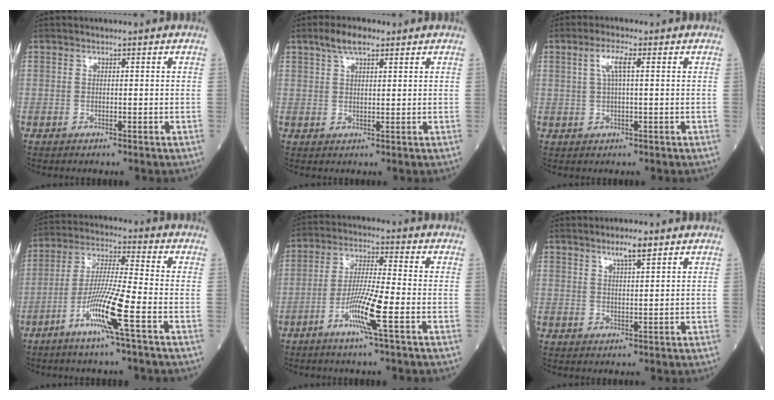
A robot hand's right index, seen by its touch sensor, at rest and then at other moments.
{"total": 4.4, "force": [3.0, 1.3, 2.9], "torque": [-0.060, 0.015, 0.056]}
{"total": 3.3, "force": [1.1, 0.3, 3.1], "torque": [-0.067, 0.011, 0.024]}
{"total": 10.1, "force": [-4.6, -0.9, 9.0], "torque": [-0.176, -0.008, -0.091]}
{"total": 8.1, "force": [-3.4, -0.6, 7.3], "torque": [-0.143, -0.008, -0.068]}
{"total": 3.3, "force": [2.4, 0.2, 2.3], "torque": [-0.045, 0.000, 0.043]}